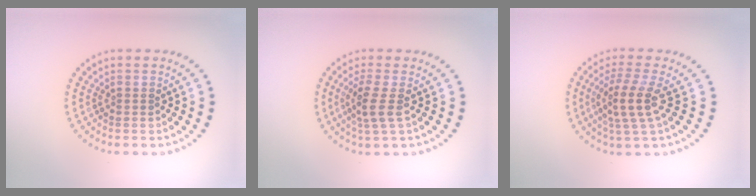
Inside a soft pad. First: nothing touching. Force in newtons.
{"total": 2.6, "press": 2.0, "slide": 1.6}
{"total": 3.4, "press": 2.7, "slide": 2.0}